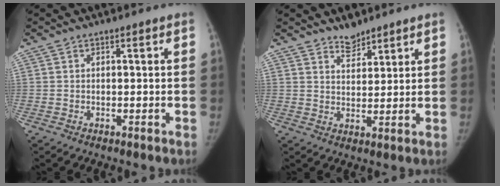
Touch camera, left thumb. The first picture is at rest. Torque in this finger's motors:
{"motor_torque": [0.32, -0.18, 0.66, -0.74, 0.00]}